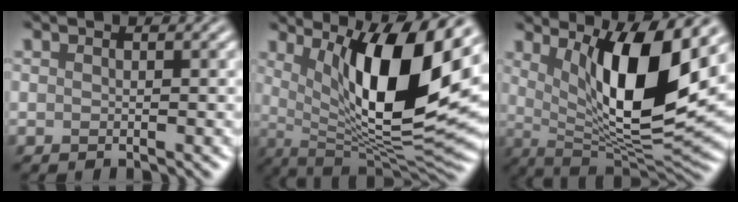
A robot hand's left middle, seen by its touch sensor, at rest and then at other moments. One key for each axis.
{"total": 13.1, "fx": 3.8, "fy": 3.9, "fz": 11.9, "tx": -0.163, "ty": -0.013, "tz": 0.063}
{"total": 11.3, "fx": 3.4, "fy": 3.2, "fz": 10.3, "tx": -0.155, "ty": -0.014, "tz": 0.063}